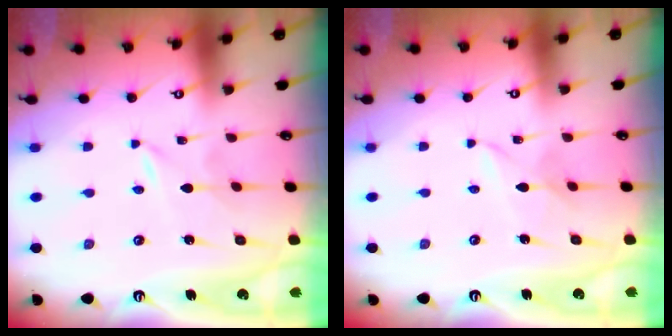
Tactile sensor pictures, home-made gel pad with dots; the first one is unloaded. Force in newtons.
{"total": 2.2, "press": 2.2, "slide": 0.3}